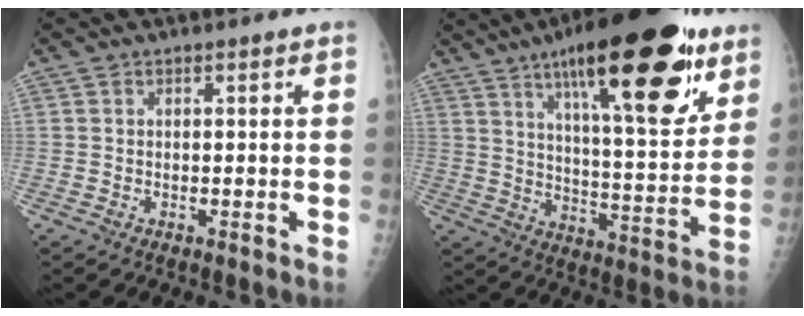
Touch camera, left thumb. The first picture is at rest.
{"total": 27.4, "force": [15.3, 8.2, 21.2], "torque": [-0.294, -0.046, 0.235]}